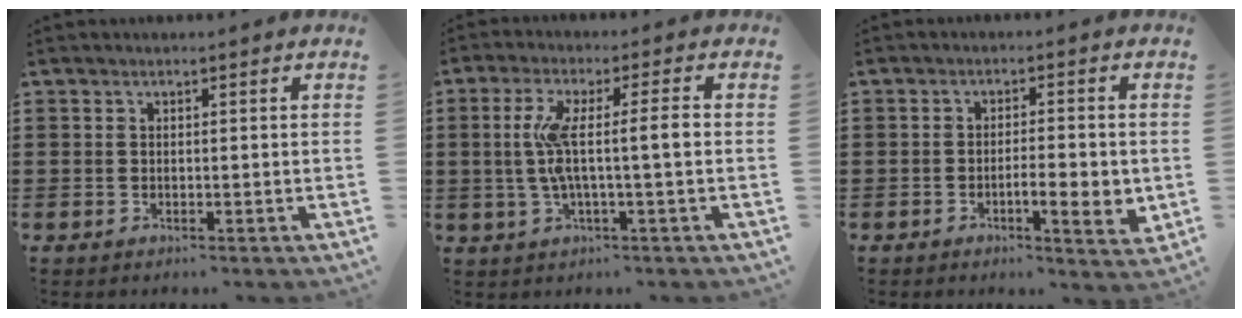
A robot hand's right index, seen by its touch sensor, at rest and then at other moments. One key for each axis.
{"total": 8.0, "fx": 0.2, "fy": 0.7, "fz": 8.0, "tx": -0.159, "ty": -0.005, "tz": -0.008}
{"total": 5.3, "fx": -1.4, "fy": 1.3, "fz": 4.9, "tx": -0.073, "ty": -0.001, "tz": -0.023}